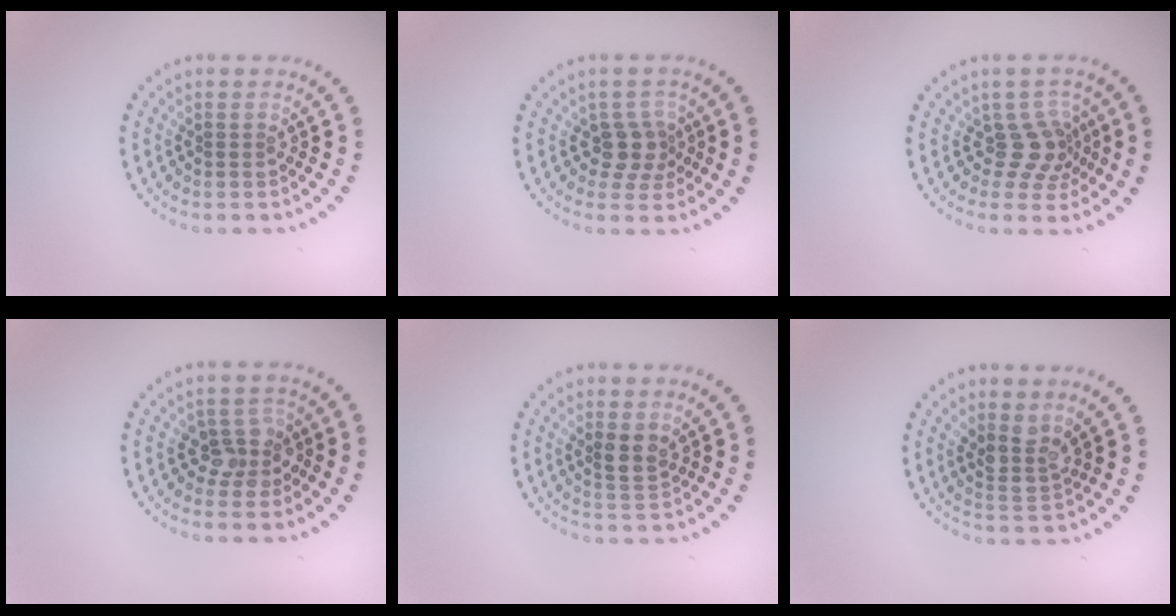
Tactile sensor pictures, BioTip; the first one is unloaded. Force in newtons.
{"total": 2.5, "press": 2.1, "slide": 1.4}
{"total": 2.8, "press": 2.0, "slide": 2.0}
{"total": 2.7, "press": 2.6, "slide": 0.9}
{"total": 2.1, "press": 1.9, "slide": 0.9}
{"total": 2.8, "press": 2.2, "slide": 1.8}